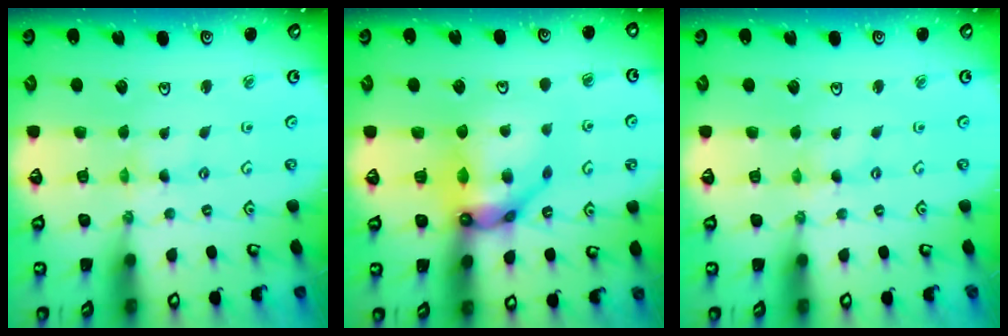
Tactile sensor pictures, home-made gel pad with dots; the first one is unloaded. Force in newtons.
{"total": 14.7, "press": 14.6, "slide": 1.6}
{"total": 0.5, "press": 0.5, "slide": 0.1}